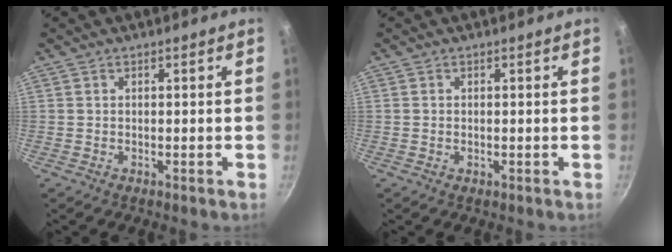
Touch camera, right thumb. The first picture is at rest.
{"total": 0.5, "force": [0.0, 0.3, 0.4], "torque": [-0.005, 0.001, -0.001]}